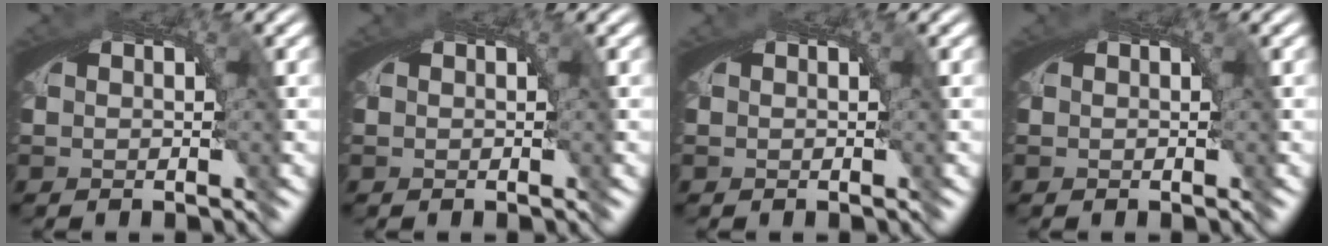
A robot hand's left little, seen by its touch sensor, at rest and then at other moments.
{"total": 0.0}
{"total": 0.0}
{"total": 0.0}